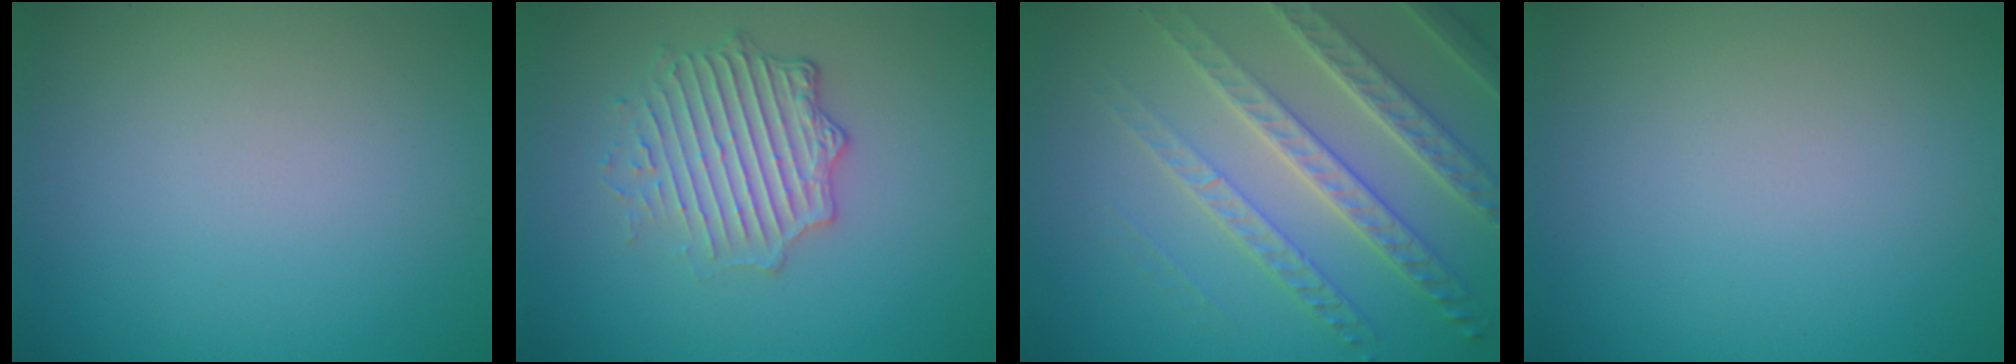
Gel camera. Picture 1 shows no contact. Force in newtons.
{"total": 4.3, "press": 3.4, "slide": 2.6}
{"total": 7.0, "press": 5.0, "slide": 5.0}
{"total": 0.0}